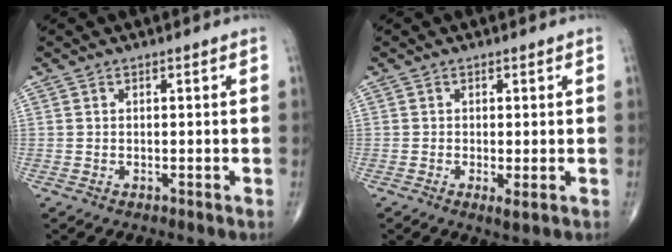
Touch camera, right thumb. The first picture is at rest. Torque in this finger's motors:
{"motor_torque": [-0.06, 0.09, -0.15, -0.24, -0.01]}